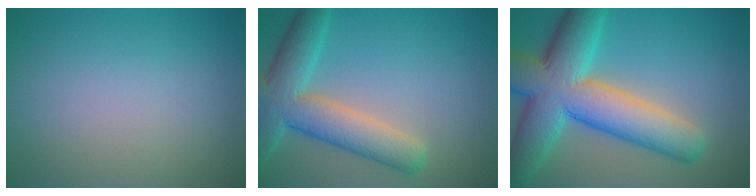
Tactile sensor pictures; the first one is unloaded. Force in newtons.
{"total": 7.4, "press": 7.3, "slide": 0.5}
{"total": 12.0, "press": 12.0, "slide": 0.4}